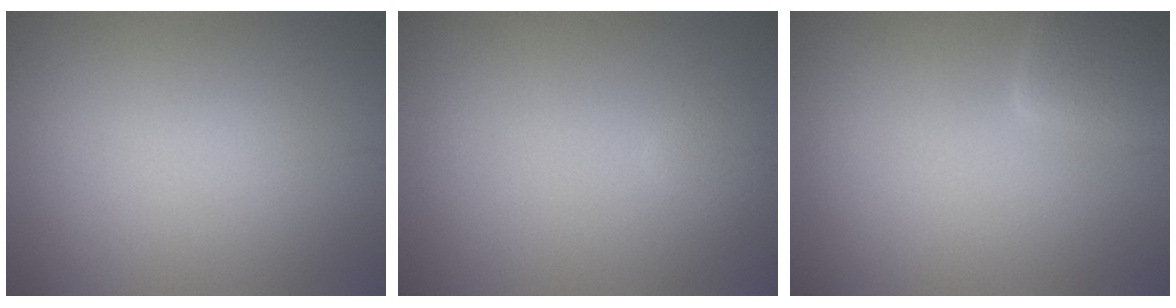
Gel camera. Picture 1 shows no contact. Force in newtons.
{"total": 1.1, "press": 1.1, "slide": 0.1}
{"total": 3.7, "press": 3.7, "slide": 0.3}